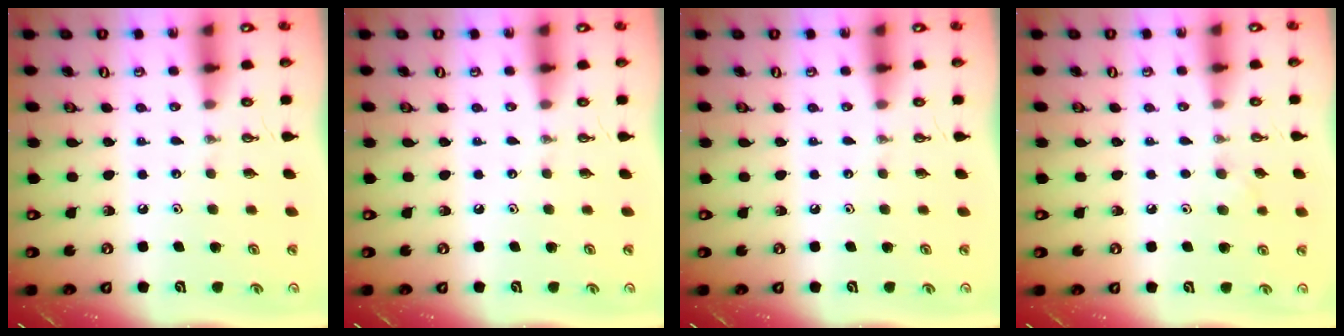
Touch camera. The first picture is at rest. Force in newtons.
{"total": 0.0}
{"total": 0.0}
{"total": 5.8, "press": 5.2, "slide": 2.6}